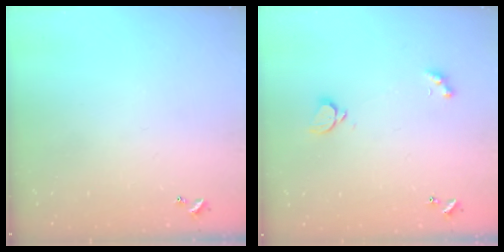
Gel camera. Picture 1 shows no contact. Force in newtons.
{"total": 1.9, "press": 1.7, "slide": 0.8}